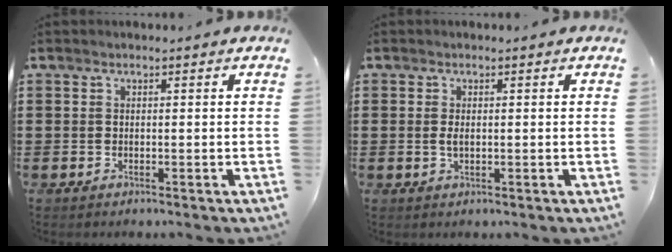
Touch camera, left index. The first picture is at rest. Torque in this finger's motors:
{"motor_torque": [0.36, 0.35, 0.25, 0.02]}